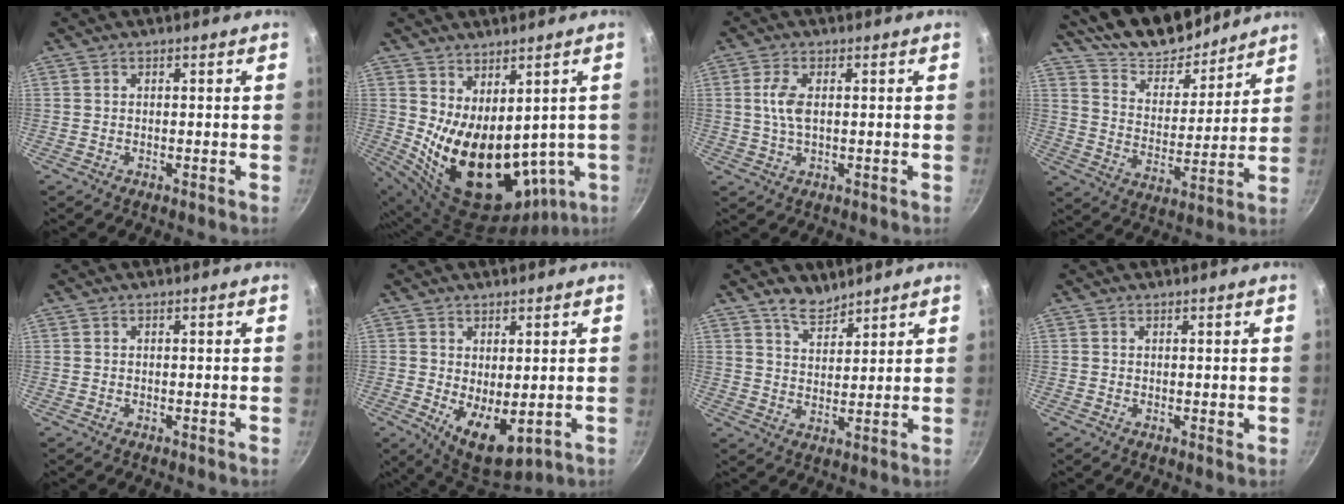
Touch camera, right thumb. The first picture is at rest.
{"total": 20.0, "force": [0.2, 12.0, 16.1], "torque": [-0.243, -0.037, 0.047]}
{"total": 4.4, "force": [0.6, 2.0, 3.8], "torque": [-0.085, 0.004, 0.010]}
{"total": 18.2, "force": [15.7, 6.7, 6.4], "torque": [-0.061, -0.100, 0.254]}
{"total": 0.0}
{"total": 8.7, "force": [0.0, 4.4, 7.6], "torque": [-0.095, -0.025, 0.017]}
{"total": 5.1, "force": [4.2, 2.3, 1.6], "torque": [-0.014, -0.028, 0.078]}
{"total": 0.8, "force": [0.5, 0.4, 0.5], "torque": [-0.003, -0.005, 0.007]}